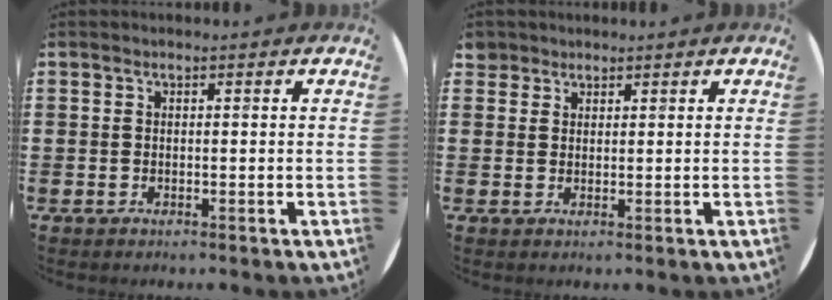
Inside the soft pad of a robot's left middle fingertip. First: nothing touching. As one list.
[{"total": 1.0, "force": [0.9, 0.5, 0.0], "torque": [-0.002, 0.002, 0.018]}]